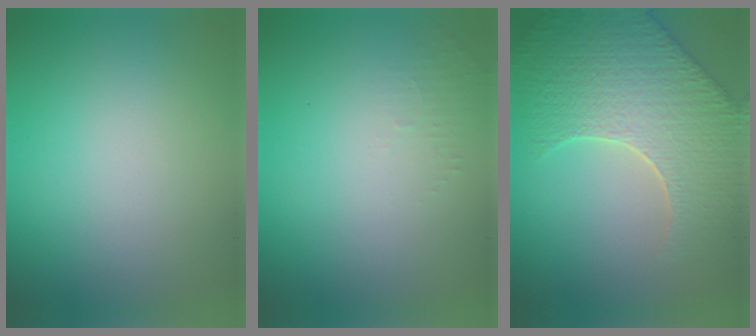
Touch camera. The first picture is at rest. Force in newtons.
{"total": 1.0, "press": 0.9, "slide": 0.3}
{"total": 9.0, "press": 6.4, "slide": 6.4}